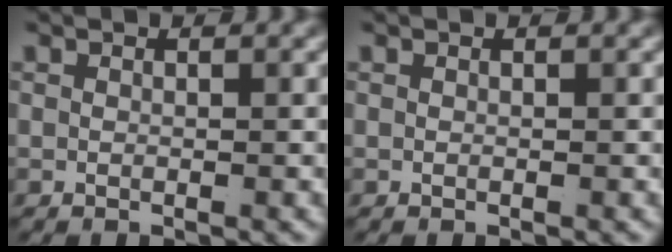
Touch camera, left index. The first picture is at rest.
{"total": 0.0}